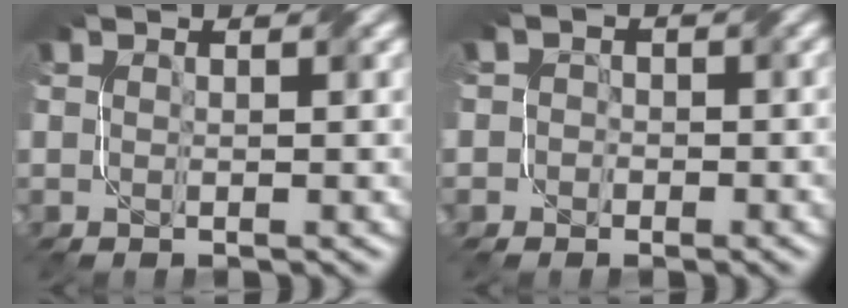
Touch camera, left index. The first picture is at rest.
{"total": 2.9, "force": [-0.3, 2.8, 0.7], "torque": [0.005, 0.014, -0.035]}